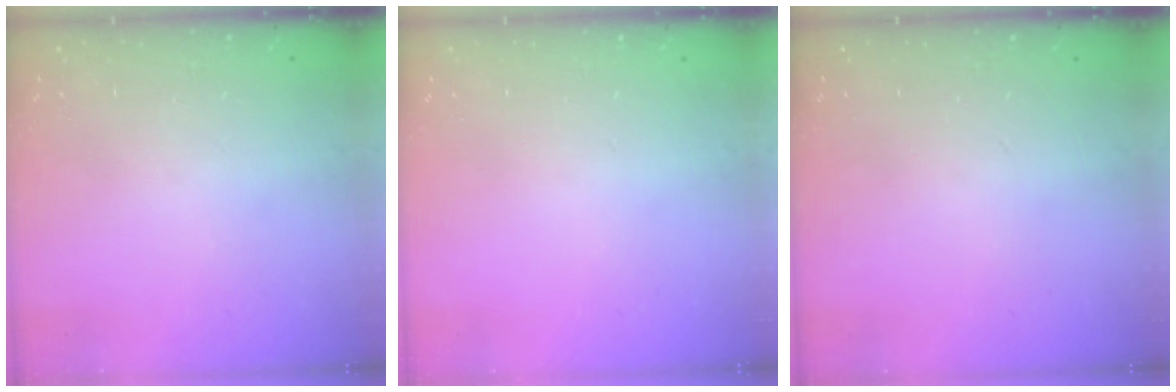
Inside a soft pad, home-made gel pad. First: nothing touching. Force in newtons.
{"total": 0.0}
{"total": 0.0}